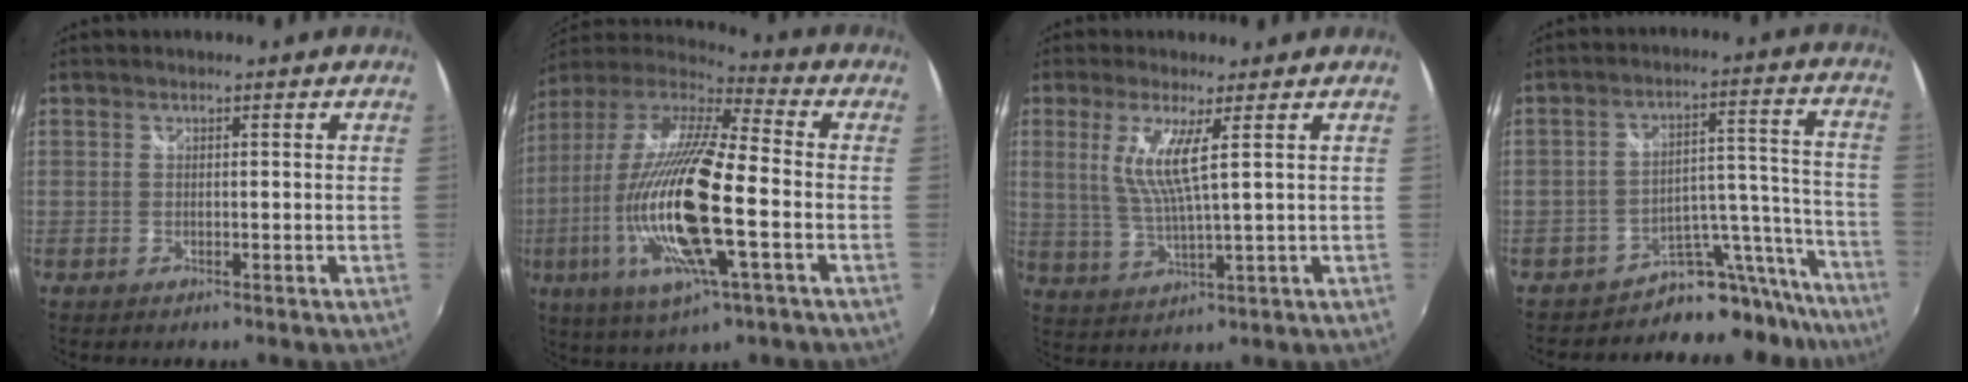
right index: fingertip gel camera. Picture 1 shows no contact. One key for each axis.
{"total": 23.8, "fx": -4.8, "fy": 4.8, "fz": 22.8, "tx": -0.425, "ty": -0.040, "tz": -0.096}
{"total": 7.0, "fx": 2.4, "fy": 0.1, "fz": 6.6, "tx": -0.138, "ty": -0.013, "tz": 0.053}
{"total": 12.6, "fx": -11.9, "fy": 4.0, "fz": 0.6, "tx": 0.019, "ty": 0.073, "tz": -0.181}